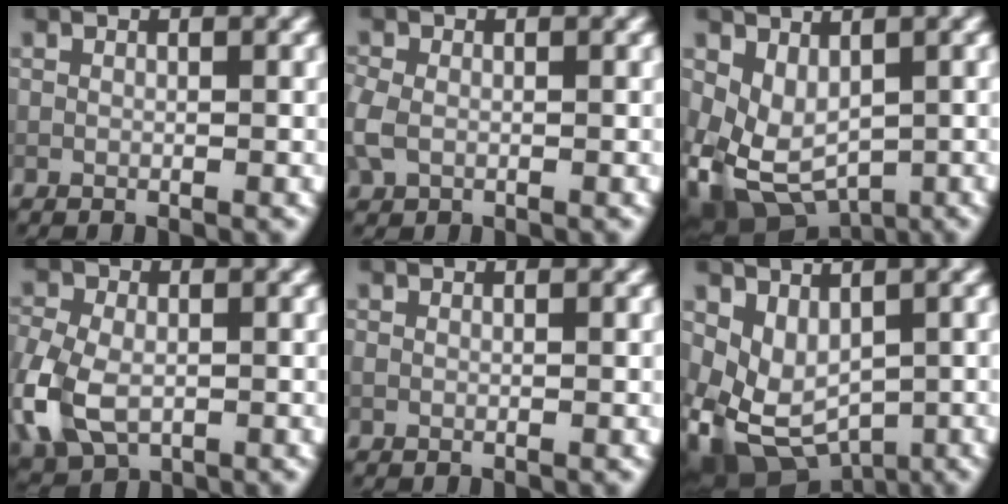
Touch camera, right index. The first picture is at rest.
{"total": 2.5, "force": [-0.5, 1.9, 1.5], "torque": [-0.044, -0.001, -0.015]}
{"total": 5.3, "force": [0.2, 3.8, 3.6], "torque": [-0.076, -0.022, 0.017]}
{"total": 8.2, "force": [-2.3, 5.4, 5.7], "torque": [-0.148, -0.017, -0.055]}
{"total": 0.0}
{"total": 5.6, "force": [-0.2, 4.3, 3.6], "torque": [-0.070, -0.024, 0.014]}